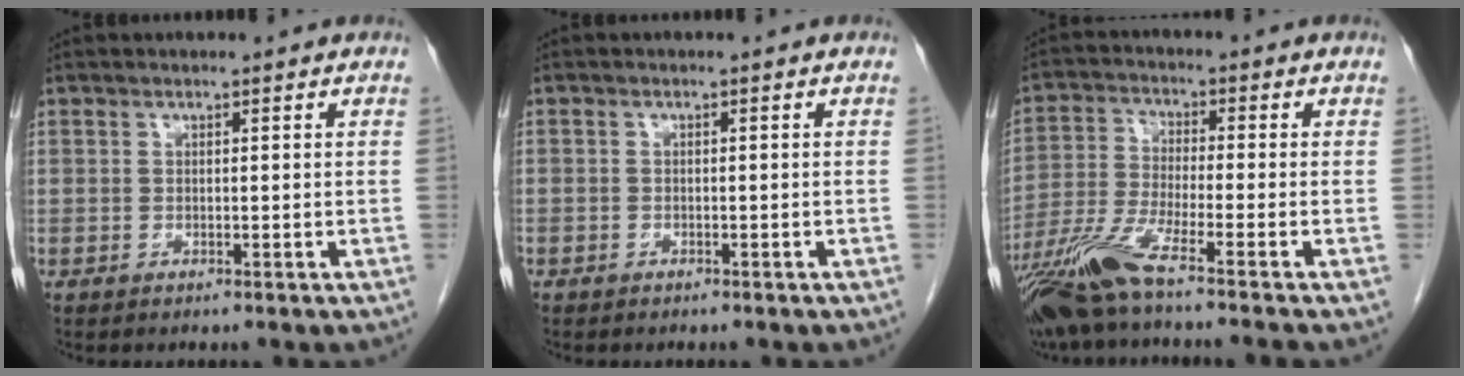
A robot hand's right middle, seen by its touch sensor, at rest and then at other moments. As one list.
[{"total": 0.9, "force": [-0.7, 0.6, 0.1], "torque": [-0.010, 0.002, -0.012]}, {"total": 9.6, "force": [-7.3, -1.4, 6.1], "torque": [-0.128, -0.033, -0.141]}]